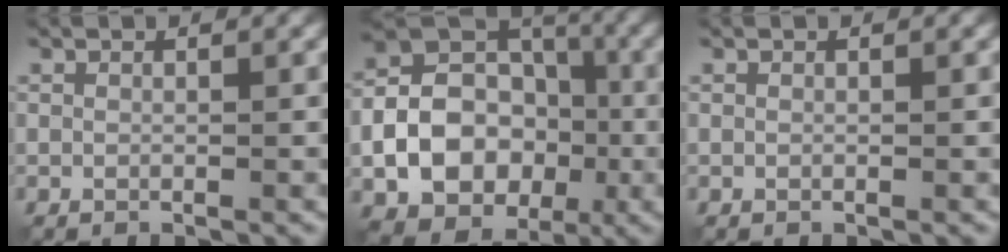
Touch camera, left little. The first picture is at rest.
{"total": 10.3, "force": [-2.6, 7.7, 6.3], "torque": [-0.108, -0.003, -0.048]}
{"total": 0.0}